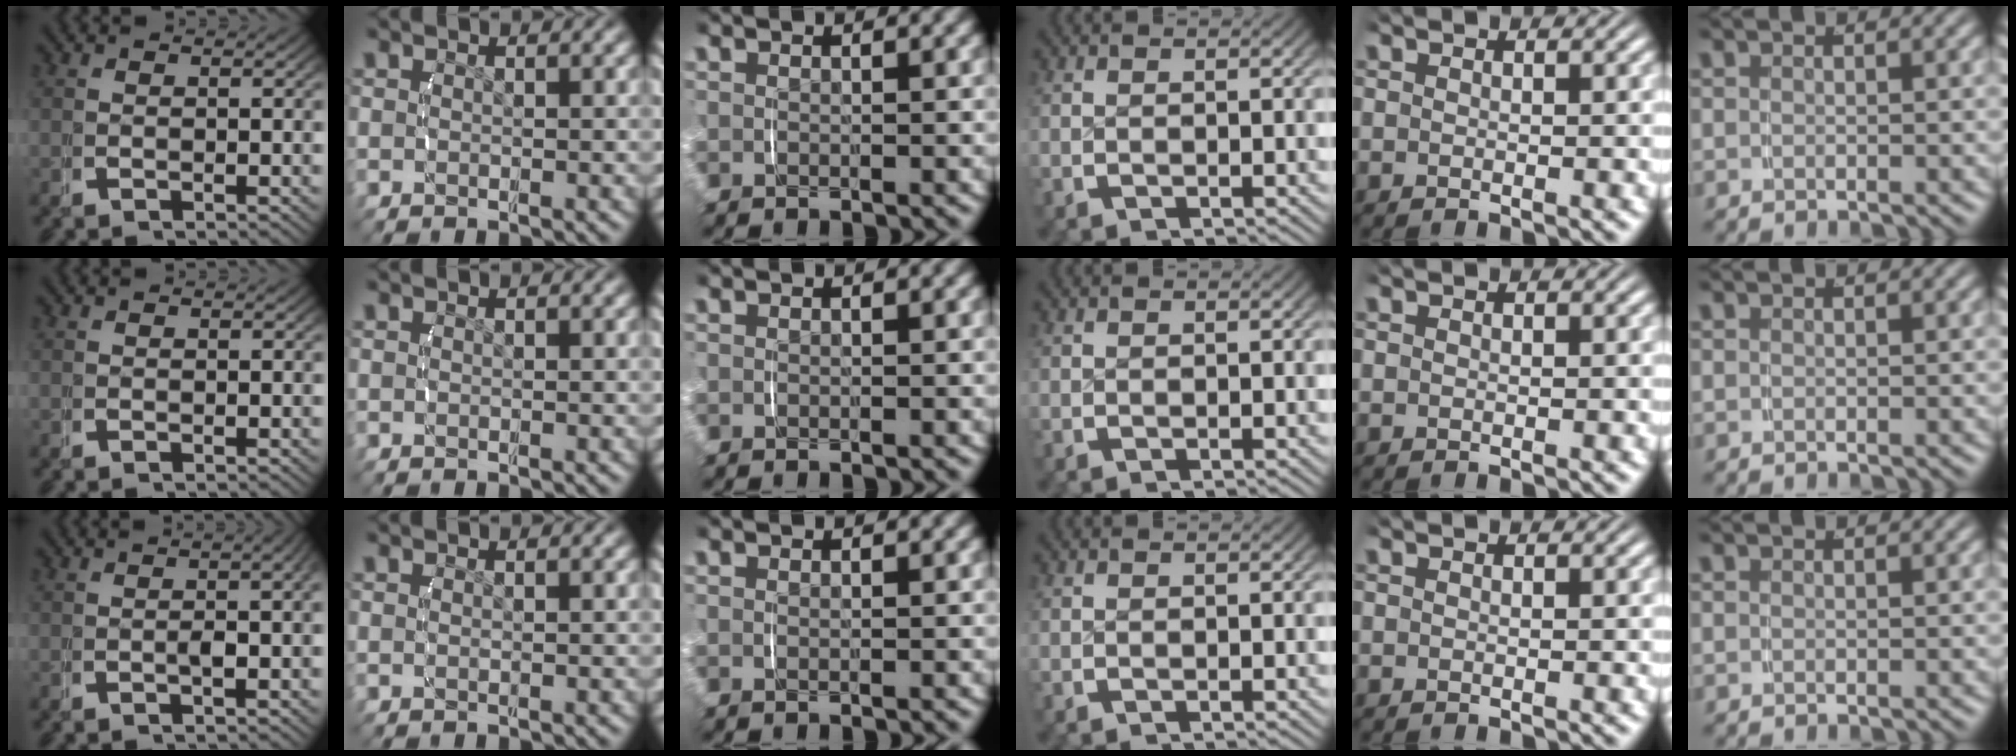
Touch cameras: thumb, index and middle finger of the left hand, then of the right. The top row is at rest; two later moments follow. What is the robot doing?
{"motion": "lift_and_place", "object": "jewelry box"}